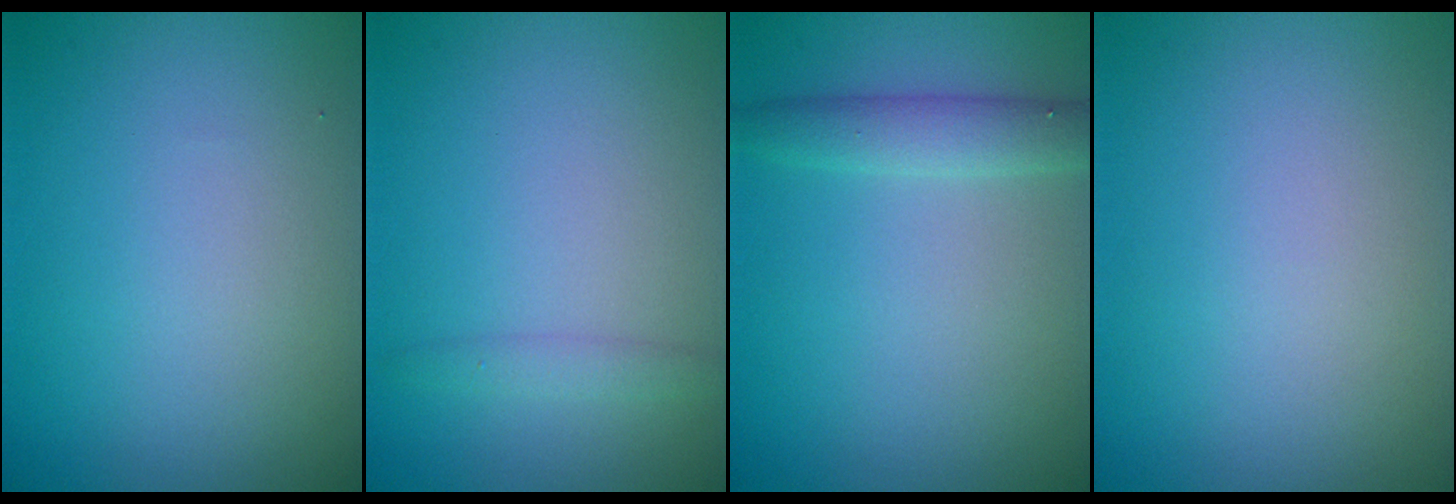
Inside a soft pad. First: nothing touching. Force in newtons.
{"total": 1.1, "press": 1.0, "slide": 0.1}
{"total": 2.4, "press": 2.4, "slide": 0.1}
{"total": 0.0}